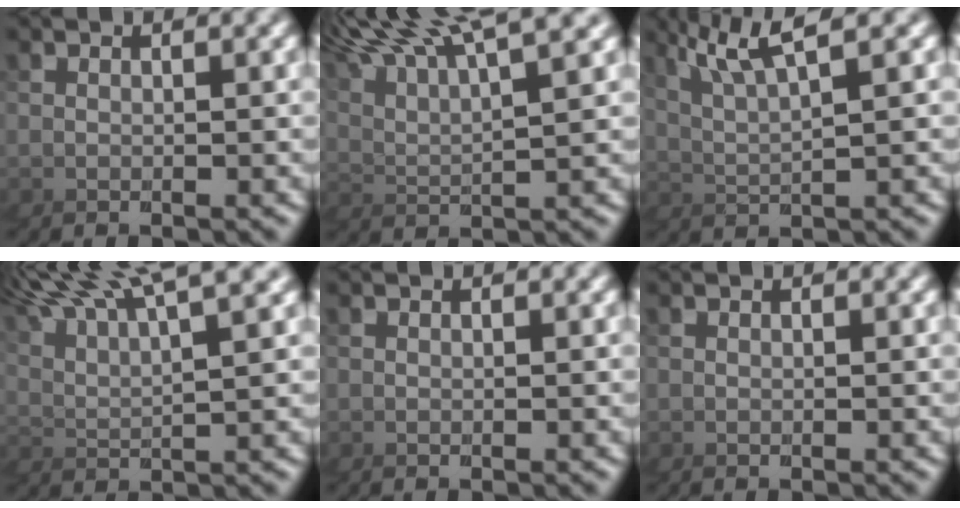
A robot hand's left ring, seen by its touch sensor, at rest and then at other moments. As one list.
[{"total": 5.9, "force": [5.8, -0.1, 0.8], "torque": [-0.062, 0.048, 0.071]}, {"total": 3.9, "force": [3.7, -1.1, 0.6], "torque": [-0.054, 0.027, 0.051]}, {"total": 5.6, "force": [5.5, 0.4, 0.9], "torque": [-0.063, 0.042, 0.068]}, {"total": 0.0}, {"total": 0.0}]